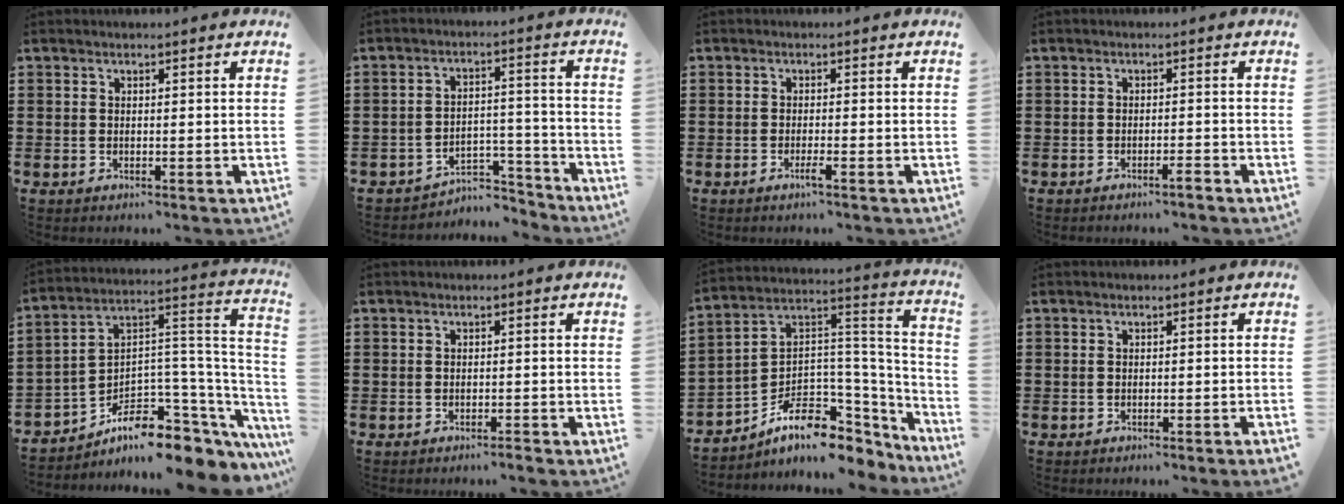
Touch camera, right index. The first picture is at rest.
{"total": 4.8, "force": [-4.5, 1.3, 1.2], "torque": [-0.021, 0.010, -0.089]}
{"total": 1.8, "force": [-1.1, -0.1, 1.4], "torque": [-0.030, -0.007, -0.023]}
{"total": 1.6, "force": [-1.3, 0.0, 0.9], "torque": [-0.016, -0.002, -0.024]}
{"total": 7.1, "force": [-4.8, 2.9, 4.3], "torque": [-0.090, -0.019, -0.091]}
{"total": 0.9, "force": [-0.8, -0.1, 0.3], "torque": [-0.006, -0.002, -0.017]}
{"total": 9.1, "force": [-4.7, 5.9, 5.1], "torque": [-0.109, -0.016, -0.084]}
{"total": 0.8, "force": [-0.7, -0.2, 0.3], "torque": [-0.005, -0.003, -0.014]}